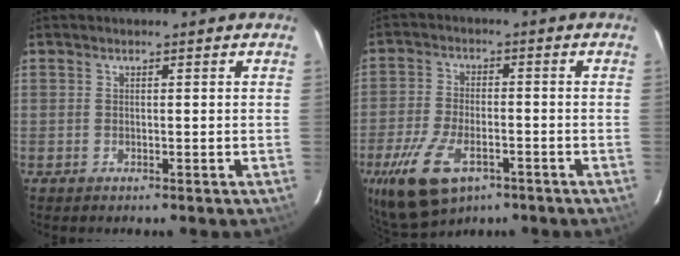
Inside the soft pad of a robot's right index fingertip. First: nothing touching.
{"total": 13.9, "force": [-7.5, 7.0, 9.4], "torque": [-0.215, -0.027, -0.132]}